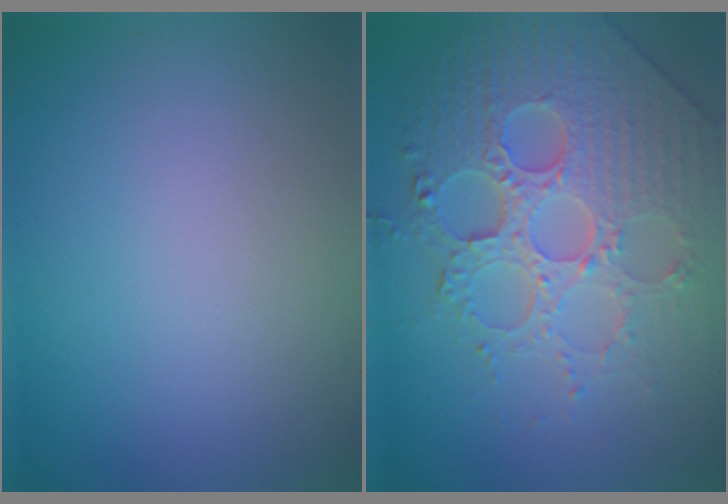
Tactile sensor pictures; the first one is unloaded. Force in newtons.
{"total": 8.2, "press": 6.0, "slide": 5.5}